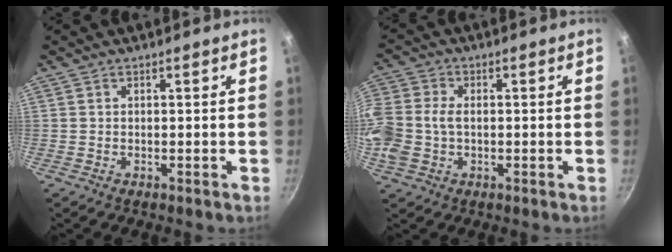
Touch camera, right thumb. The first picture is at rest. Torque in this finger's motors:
{"motor_torque": [0.30, 0.31, 0.89, 0.21, 0.32]}